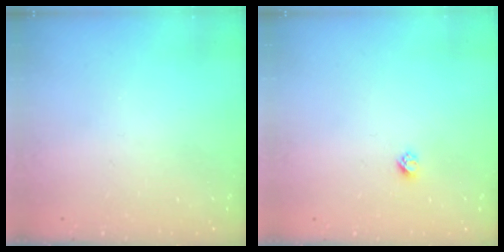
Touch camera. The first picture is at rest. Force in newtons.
{"total": 2.4, "press": 2.4, "slide": 0.2}